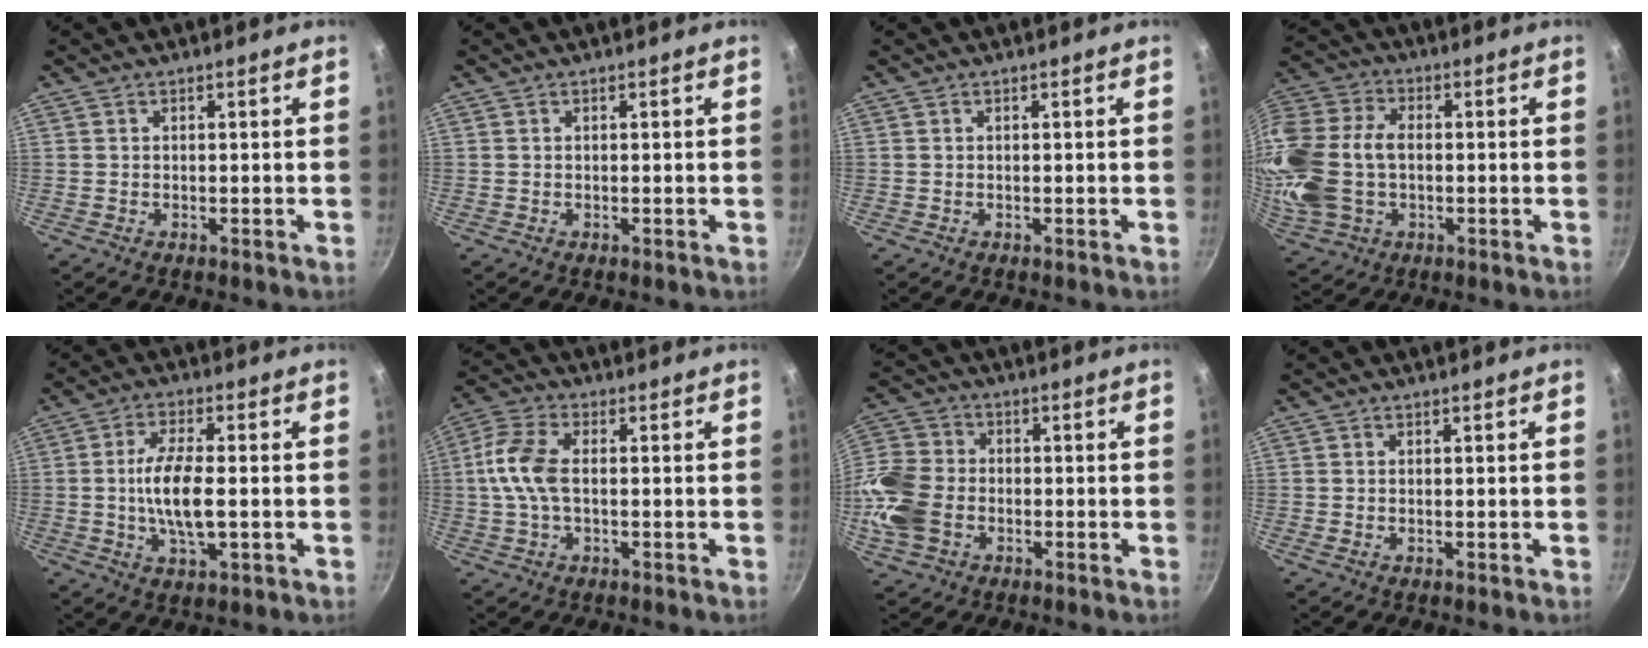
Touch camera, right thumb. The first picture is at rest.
{"total": 0.0}
{"total": 0.0}
{"total": 20.5, "force": [-0.7, 14.4, 14.6], "torque": [-0.327, 0.034, -0.012]}
{"total": 9.6, "force": [-0.7, 3.6, 8.9], "torque": [-0.175, 0.007, -0.018]}
{"total": 9.0, "force": [0.1, 5.0, 7.5], "torque": [-0.161, 0.021, -0.011]}
{"total": 15.3, "force": [-3.3, 11.9, 9.0], "torque": [-0.197, 0.029, -0.077]}
{"total": 0.0}